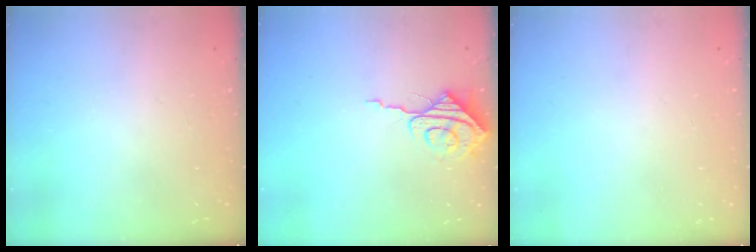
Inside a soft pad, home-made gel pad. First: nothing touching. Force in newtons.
{"total": 8.1, "press": 8.0, "slide": 0.9}
{"total": 0.0}